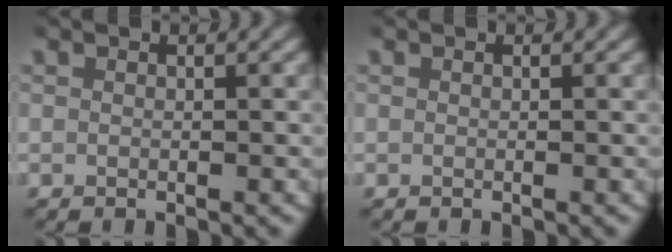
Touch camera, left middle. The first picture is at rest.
{"total": 0.0}